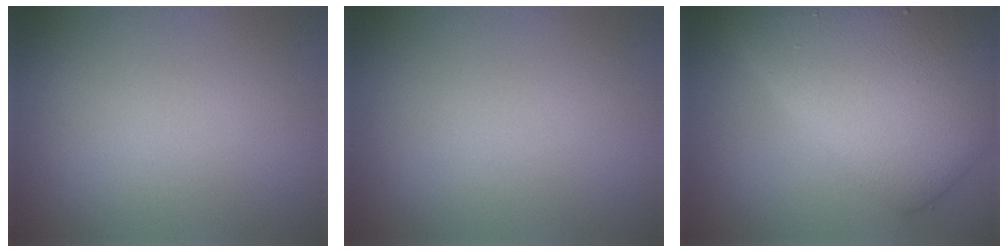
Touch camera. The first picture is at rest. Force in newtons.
{"total": 0.0}
{"total": 12.0, "press": 12.0, "slide": 0.2}